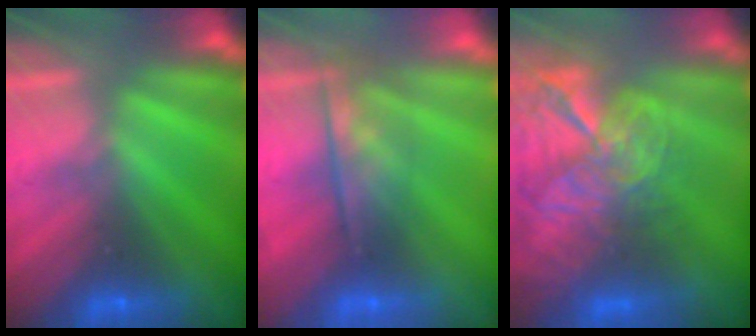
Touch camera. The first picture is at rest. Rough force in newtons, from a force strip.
{"total": 4.4}
{"total": 10.4}